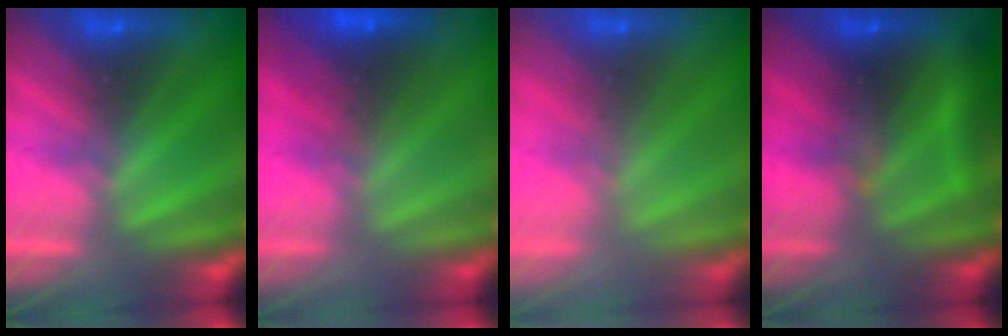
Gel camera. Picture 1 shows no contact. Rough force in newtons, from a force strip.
{"total": 2.9}
{"total": 2.2}
{"total": 6.5}